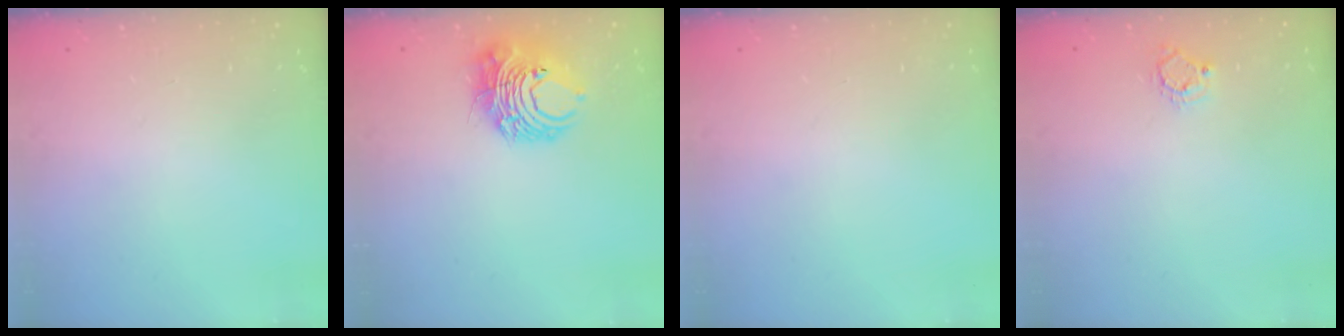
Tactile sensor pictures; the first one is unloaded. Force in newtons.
{"total": 9.7, "press": 9.6, "slide": 1.4}
{"total": 0.0}
{"total": 5.6, "press": 5.6, "slide": 0.2}